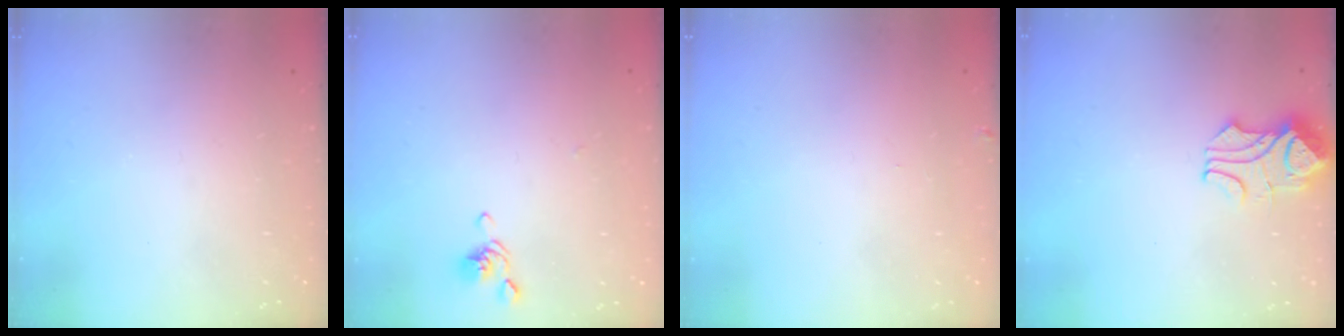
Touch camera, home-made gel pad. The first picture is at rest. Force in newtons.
{"total": 2.1, "press": 2.0, "slide": 0.7}
{"total": 0.0}
{"total": 3.5, "press": 3.3, "slide": 1.0}